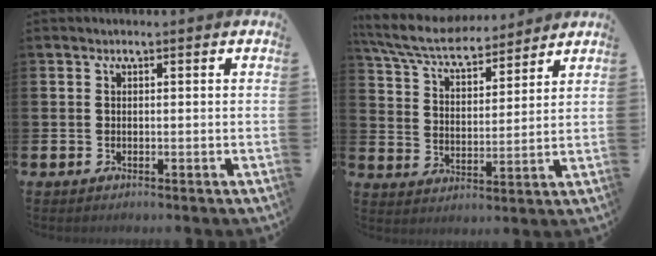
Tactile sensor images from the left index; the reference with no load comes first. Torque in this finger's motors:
{"motor_torque": [1.12, -1.02, 0.68, 0.21]}